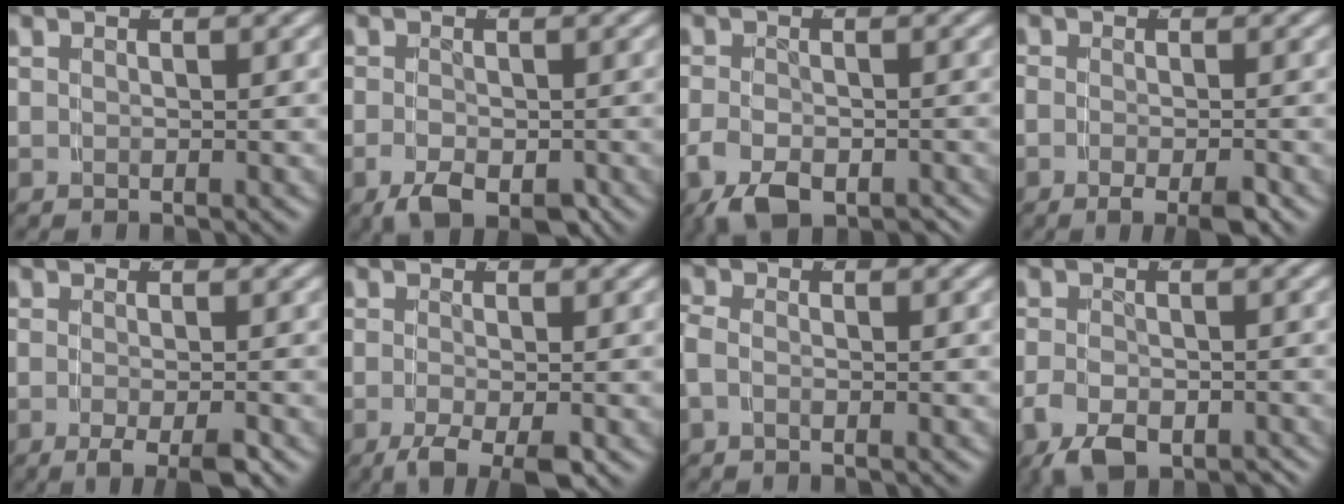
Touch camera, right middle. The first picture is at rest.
{"total": 3.8, "force": [-2.1, 1.6, 2.8], "torque": [-0.047, -0.027, -0.022]}
{"total": 5.2, "force": [-3.1, 2.7, 3.2], "torque": [-0.064, -0.033, -0.034]}
{"total": 3.0, "force": [-1.8, 0.8, 2.3], "torque": [-0.044, -0.009, -0.026]}
{"total": 4.2, "force": [-2.6, 1.0, 3.2], "torque": [-0.056, -0.020, -0.030]}
{"total": 6.0, "force": [-4.1, 2.0, 4.0], "torque": [-0.080, -0.037, -0.044]}
{"total": 1.6, "force": [-0.5, 0.9, 1.1], "torque": [-0.035, -0.010, -0.008]}
{"total": 5.0, "force": [-3.1, 2.6, 2.9], "torque": [-0.057, -0.032, -0.035]}